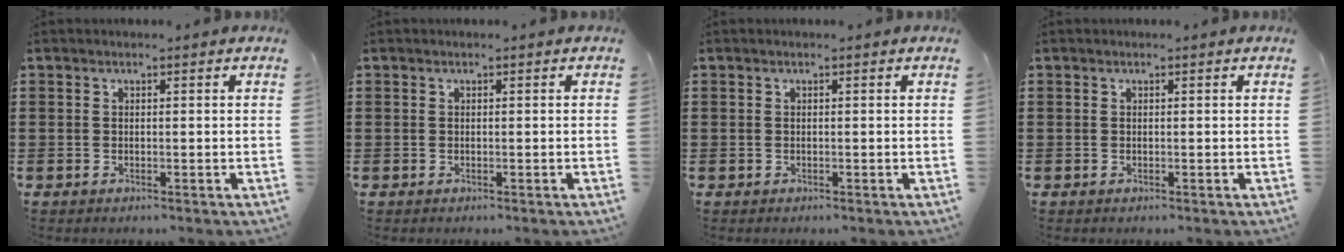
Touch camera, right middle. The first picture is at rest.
{"total": 0.0}
{"total": 0.0}
{"total": 0.0}